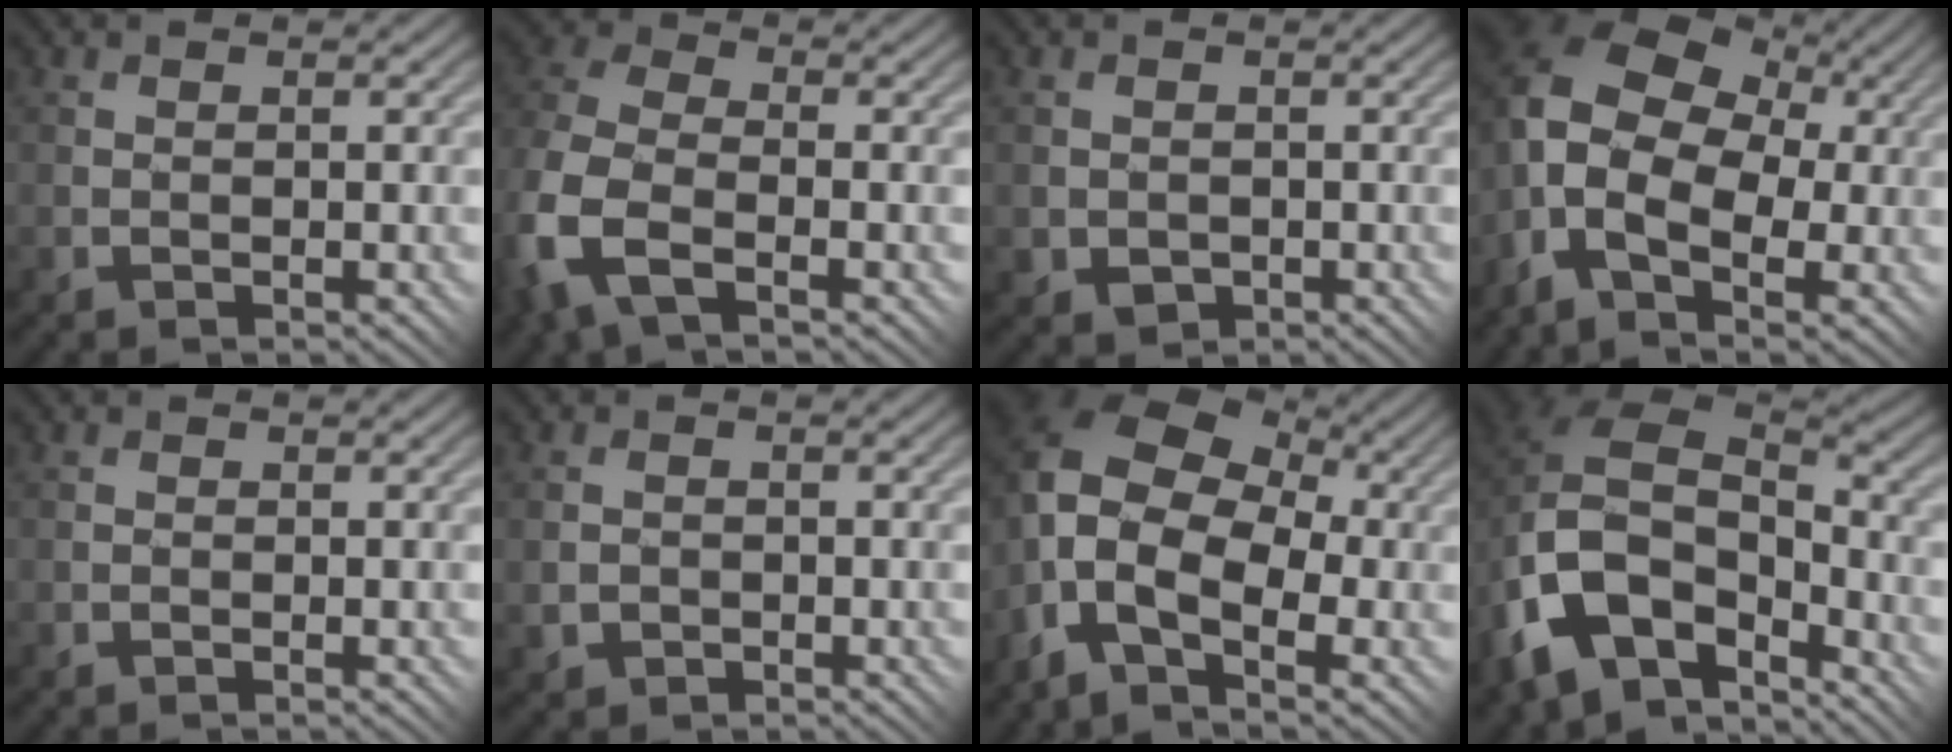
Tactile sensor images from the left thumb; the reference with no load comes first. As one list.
[{"total": 9.7, "force": [-3.9, 5.8, 6.8], "torque": [-0.191, -0.015, -0.081]}, {"total": 1.7, "force": [-0.4, 1.6, 0.3], "torque": [-0.011, -0.009, -0.006]}, {"total": 12.7, "force": [-1.8, 8.9, 8.8], "torque": [-0.195, -0.004, -0.034]}, {"total": 0.5, "force": [-0.1, 0.4, -0.3], "torque": [0.009, -0.001, -0.005]}, {"total": 1.6, "force": [-0.5, 1.5, 0.4], "torque": [-0.008, -0.003, -0.009]}, {"total": 12.8, "force": [-3.1, 8.7, 8.9], "torque": [-0.193, -0.010, -0.060]}, {"total": 13.7, "force": [-6.8, 8.8, 8.1], "torque": [-0.183, -0.045, -0.119]}]